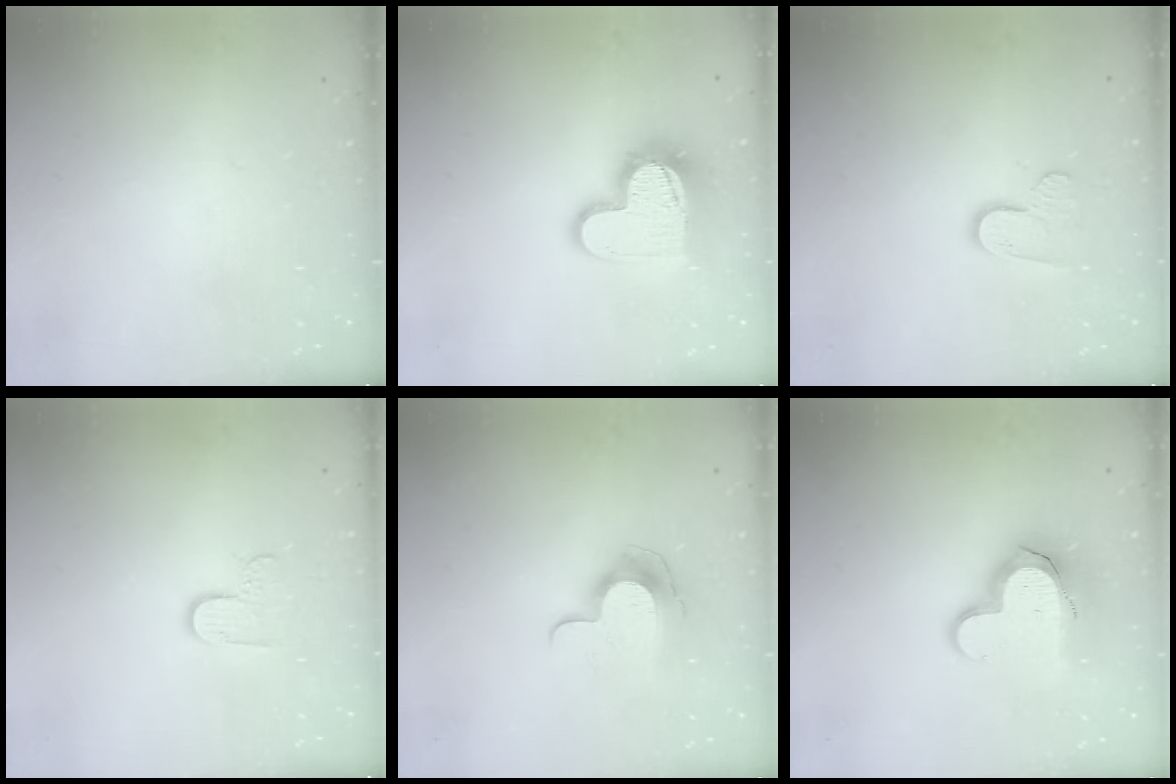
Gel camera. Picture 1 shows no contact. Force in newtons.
{"total": 14.7, "press": 14.6, "slide": 1.1}
{"total": 7.8, "press": 7.7, "slide": 0.6}
{"total": 6.0, "press": 6.0, "slide": 0.4}
{"total": 10.8, "press": 10.8, "slide": 0.9}
{"total": 14.1, "press": 14.0, "slide": 1.2}